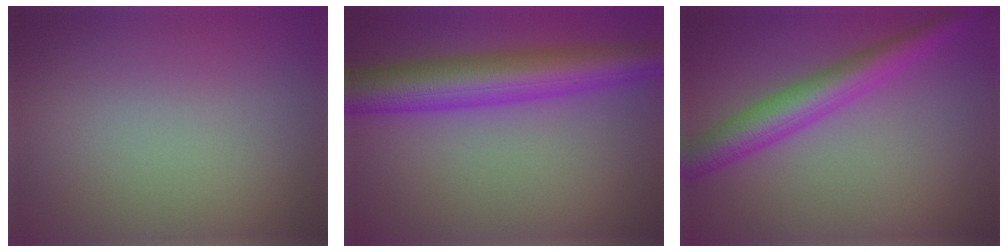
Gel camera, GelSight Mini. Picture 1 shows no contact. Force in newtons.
{"total": 7.9, "press": 7.9, "slide": 0.4}
{"total": 4.9, "press": 4.9, "slide": 0.1}